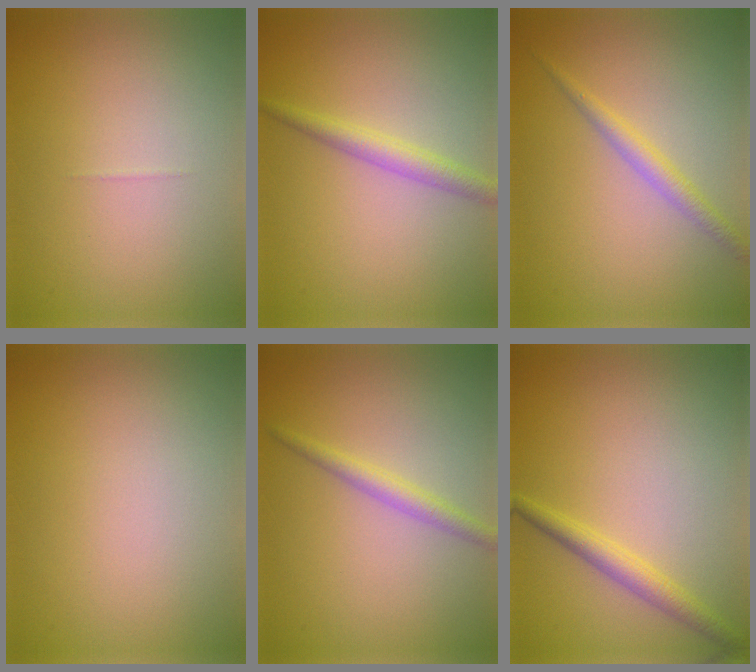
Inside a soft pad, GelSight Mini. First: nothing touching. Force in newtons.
{"total": 2.3, "press": 2.3, "slide": 0.0}
{"total": 1.9, "press": 1.9, "slide": 0.1}
{"total": 0.0}
{"total": 1.9, "press": 1.9, "slide": 0.0}
{"total": 2.3, "press": 2.3, "slide": 0.1}